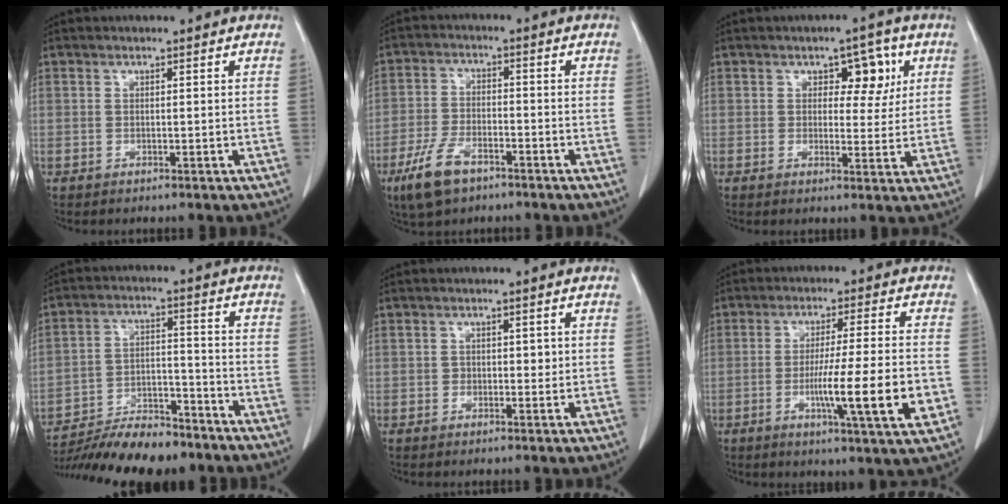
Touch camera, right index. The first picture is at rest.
{"total": 7.7, "force": [-5.0, 3.2, 5.0], "torque": [-0.111, -0.008, -0.091]}
{"total": 5.3, "force": [2.0, 3.0, 3.9], "torque": [-0.039, 0.011, 0.027]}
{"total": 14.0, "force": [-12.5, 3.0, 5.5], "torque": [-0.082, 0.015, -0.204]}
{"total": 2.0, "force": [0.0, 1.5, 1.3], "torque": [-0.016, 0.004, 0.000]}
{"total": 12.4, "force": [-3.2, -0.3, 12.0], "torque": [-0.192, -0.020, -0.056]}